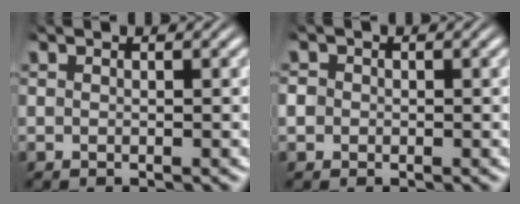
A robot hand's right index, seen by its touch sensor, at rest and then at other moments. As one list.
[{"total": 2.0, "force": [-0.2, 1.9, 0.6], "torque": [-0.023, -0.005, -0.006]}]